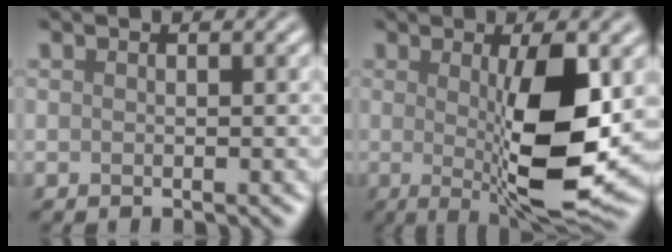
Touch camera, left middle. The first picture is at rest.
{"total": 9.1, "force": [-0.2, 2.1, 8.8], "torque": [-0.136, -0.020, 0.005]}